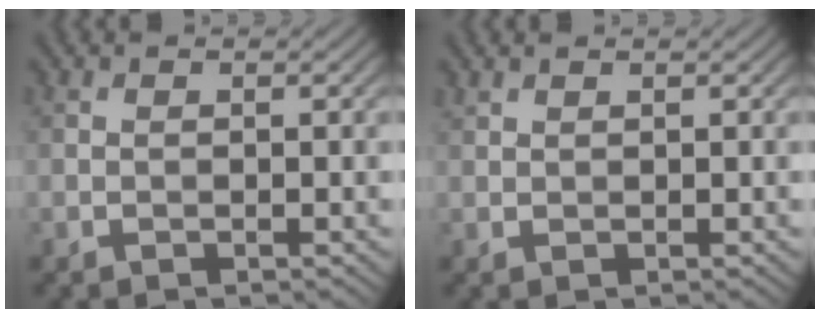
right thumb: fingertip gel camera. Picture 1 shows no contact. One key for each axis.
{"total": 0.7, "fx": 0.7, "fy": 0.2, "fz": 0.1, "tx": -0.009, "ty": 0.001, "tz": 0.019}